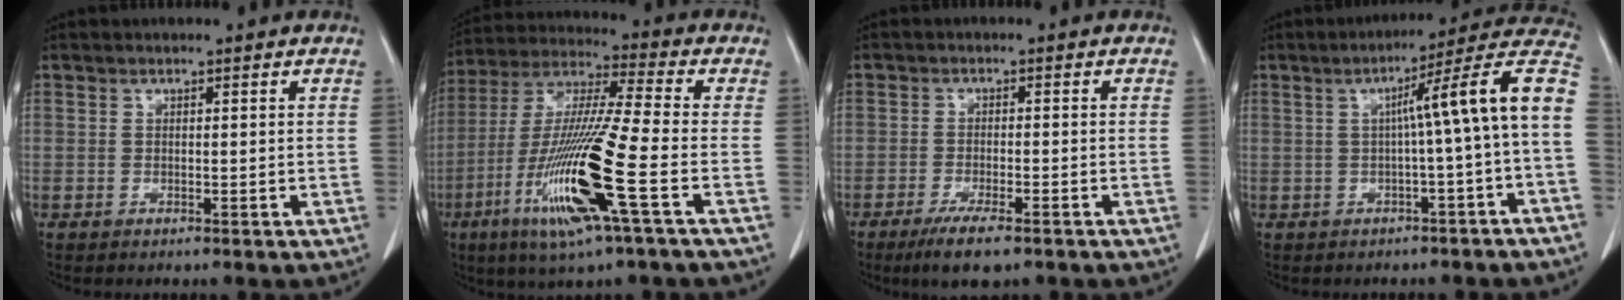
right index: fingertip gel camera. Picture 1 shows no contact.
{"total": 17.6, "force": [-6.2, -0.1, 16.5], "torque": [-0.346, -0.024, -0.123]}
{"total": 6.3, "force": [-4.3, 0.9, 4.5], "torque": [-0.073, -0.015, -0.066]}
{"total": 11.8, "force": [-0.4, -1.2, 11.8], "torque": [-0.151, 0.034, -0.013]}